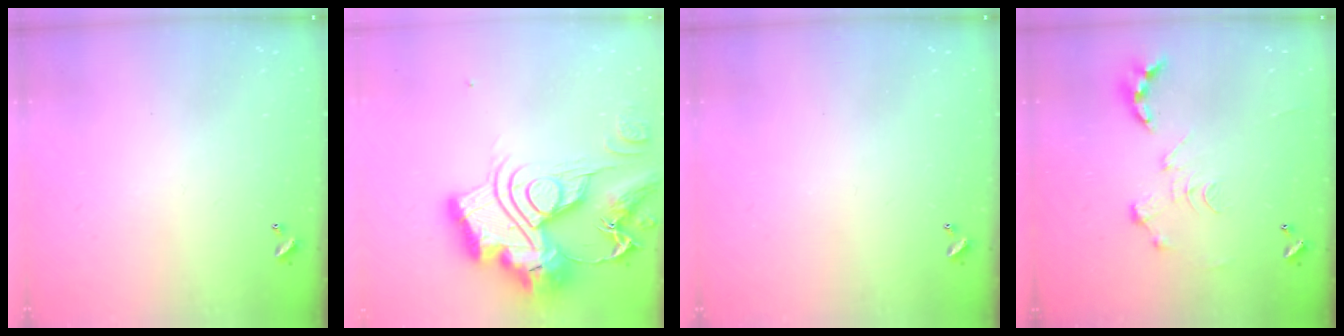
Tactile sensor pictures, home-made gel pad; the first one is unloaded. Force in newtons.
{"total": 0.6, "press": 0.6, "slide": 0.0}
{"total": 0.0}
{"total": 0.0}